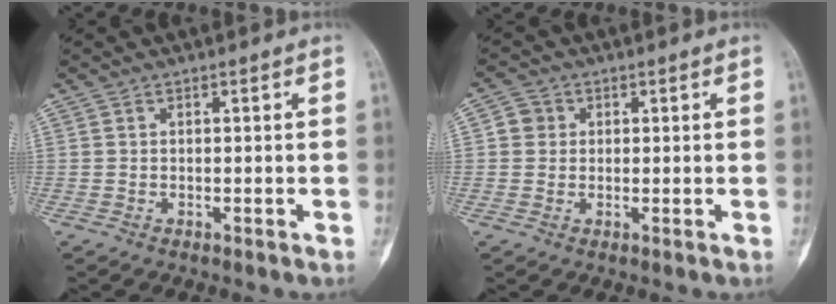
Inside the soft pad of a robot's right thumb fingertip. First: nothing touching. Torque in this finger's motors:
{"motor_torque": [0.49, 0.43, 0.05, -0.17, -0.01]}